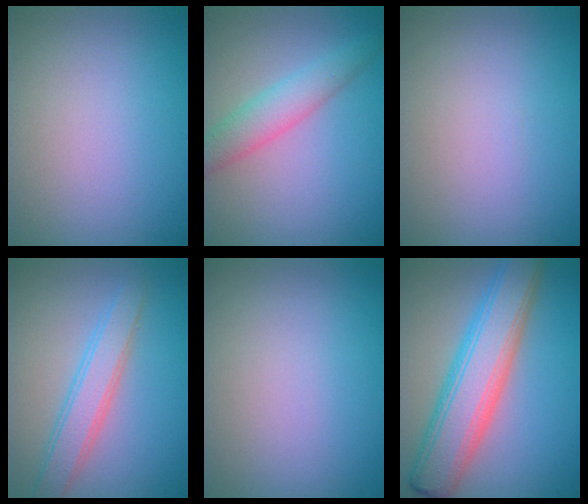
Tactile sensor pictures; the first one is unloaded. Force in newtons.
{"total": 3.4, "press": 3.4, "slide": 0.1}
{"total": 0.0}
{"total": 3.4, "press": 3.4, "slide": 0.1}
{"total": 0.0}
{"total": 7.8, "press": 7.8, "slide": 0.6}